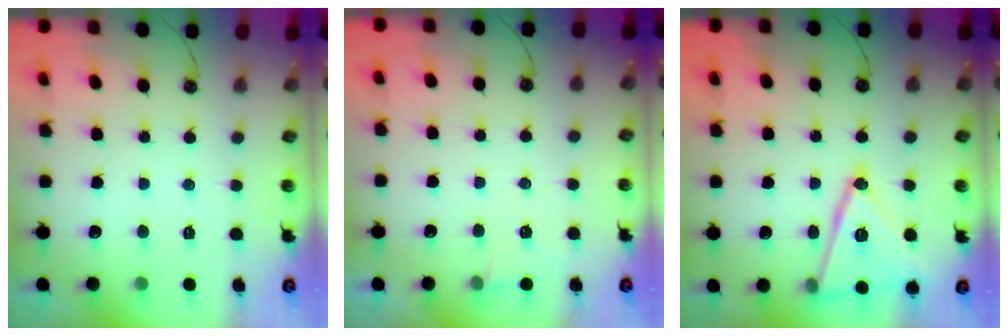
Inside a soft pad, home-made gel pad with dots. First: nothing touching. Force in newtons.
{"total": 5.5, "press": 3.3, "slide": 4.5}
{"total": 17.5, "press": 17.2, "slide": 3.4}